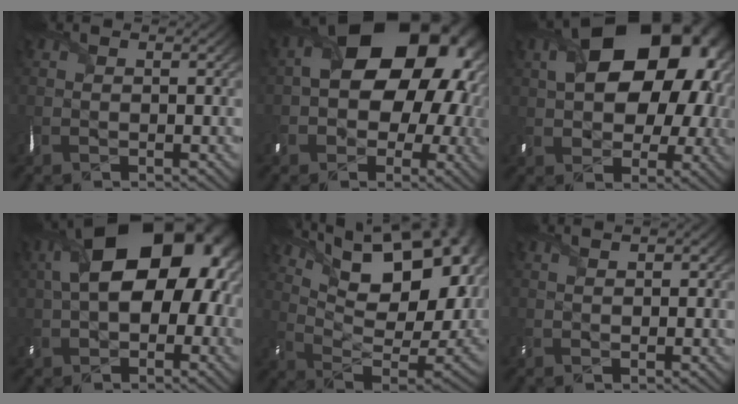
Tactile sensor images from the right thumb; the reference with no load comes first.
{"total": 16.7, "force": [1.6, 11.9, 11.6], "torque": [-0.151, -0.008, 0.027]}
{"total": 17.1, "force": [3.6, 11.4, 12.2], "torque": [-0.168, 0.001, 0.067]}
{"total": 17.6, "force": [3.0, 10.8, 13.7], "torque": [-0.200, 0.015, 0.044]}
{"total": 21.1, "force": [9.9, 10.0, 15.7], "torque": [-0.239, 0.036, 0.176]}
{"total": 2.0, "force": [0.9, 0.8, 1.6], "torque": [-0.030, 0.003, 0.015]}